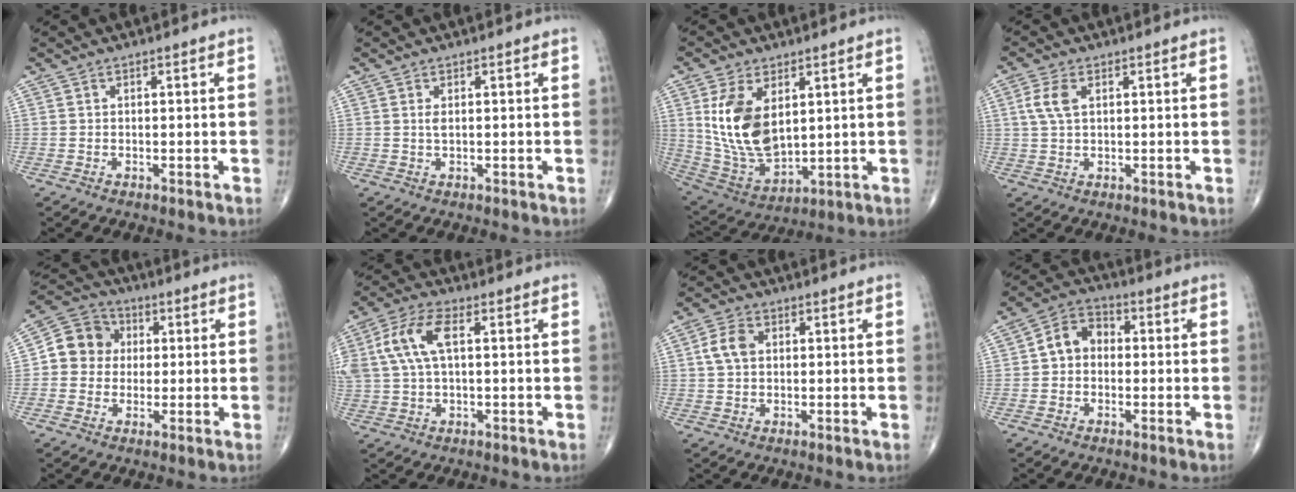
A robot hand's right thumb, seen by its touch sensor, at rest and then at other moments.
{"total": 1.2, "force": [0.2, 0.5, 1.1], "torque": [-0.023, 0.000, 0.007]}
{"total": 15.1, "force": [3.8, 8.6, 11.8], "torque": [-0.214, -0.021, 0.093]}
{"total": 4.4, "force": [1.3, 2.3, 3.5], "torque": [-0.084, 0.007, 0.025]}
{"total": 9.0, "force": [0.8, 8.1, 3.7], "torque": [-0.036, 0.018, 0.000]}
{"total": 10.2, "force": [2.2, 4.8, 8.7], "torque": [-0.198, 0.025, 0.042]}
{"total": 4.7, "force": [0.8, 3.3, 3.2], "torque": [-0.064, 0.007, 0.012]}
{"total": 6.9, "force": [-0.1, 5.5, 4.2], "torque": [-0.050, 0.026, -0.016]}